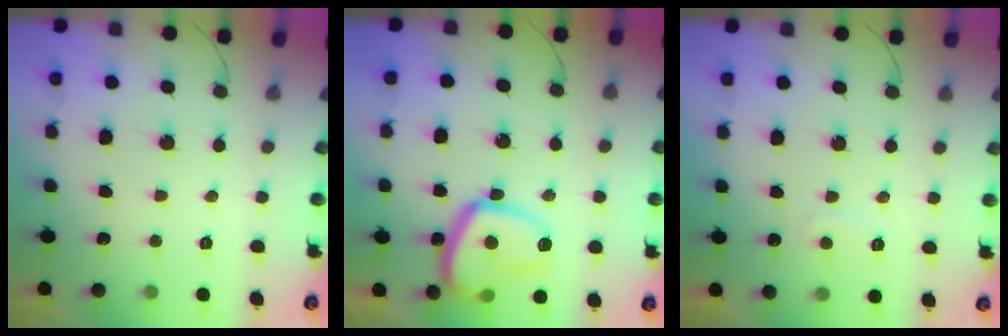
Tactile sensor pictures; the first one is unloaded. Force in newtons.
{"total": 15.6, "press": 15.5, "slide": 1.5}
{"total": 2.0, "press": 1.9, "slide": 0.6}